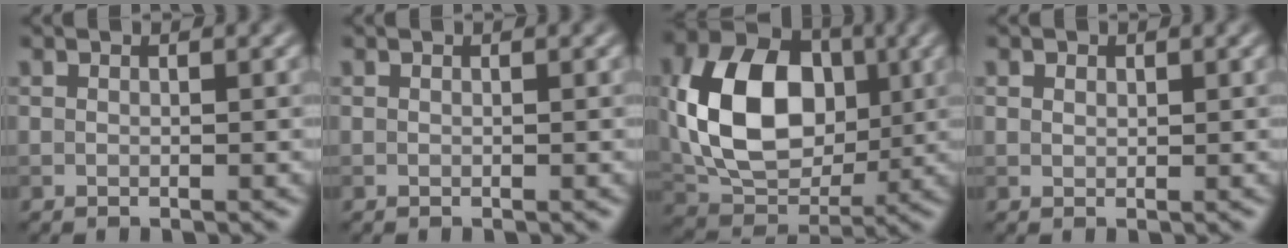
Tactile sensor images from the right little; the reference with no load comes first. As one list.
[{"total": 0.0}, {"total": 11.0, "force": [1.0, 7.7, 7.8], "torque": [-0.154, 0.003, 0.018]}, {"total": 0.7, "force": [0.4, 0.5, 0.2], "torque": [-0.004, -0.001, 0.007]}]